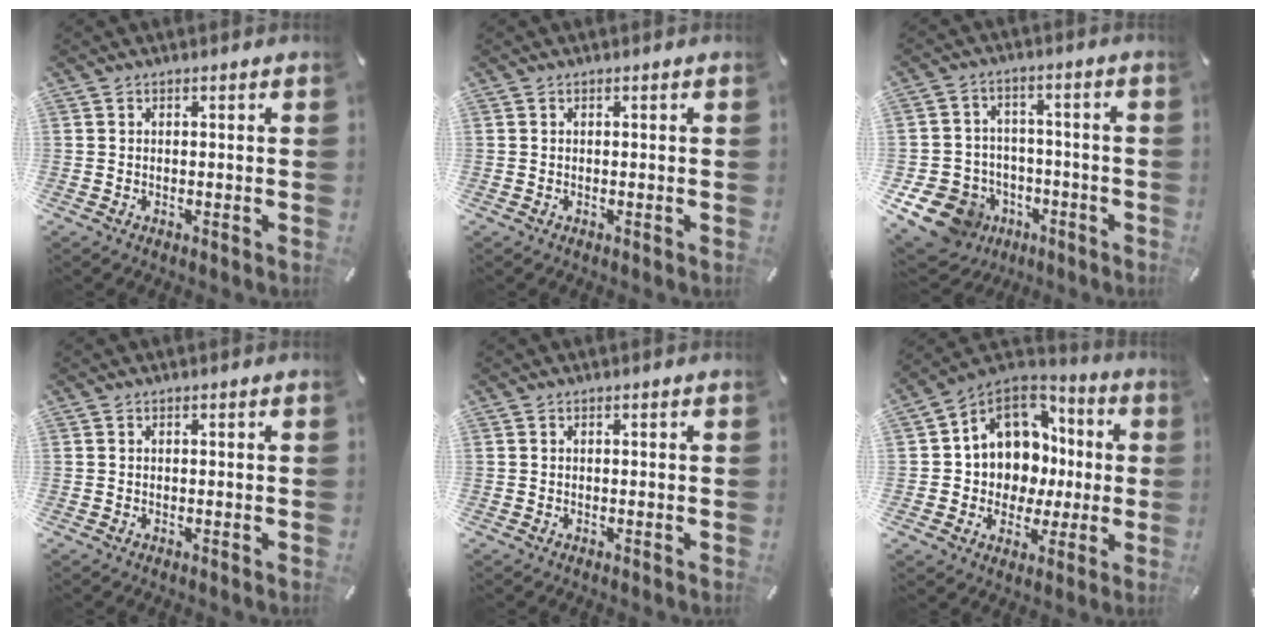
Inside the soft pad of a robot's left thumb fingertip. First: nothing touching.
{"total": 0.0}
{"total": 12.5, "force": [-6.0, 10.0, 4.4], "torque": [-0.099, 0.040, -0.099]}
{"total": 0.0}
{"total": 0.0}
{"total": 12.0, "force": [3.0, 11.0, 3.9], "torque": [-0.075, -0.028, 0.066]}